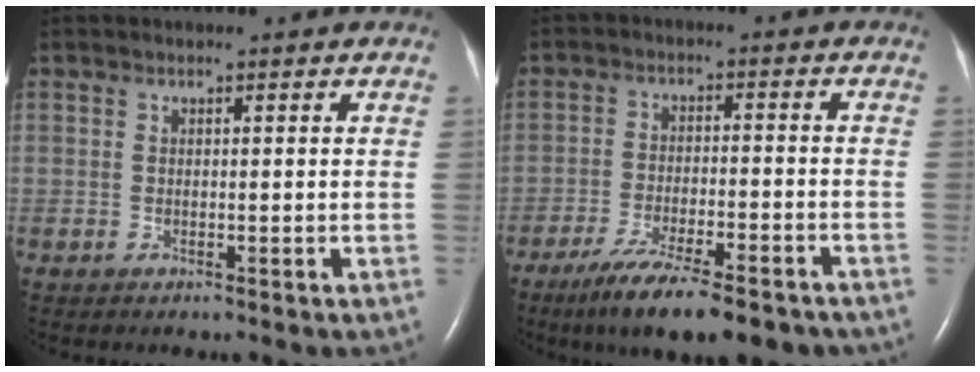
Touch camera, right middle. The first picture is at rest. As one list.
[{"total": 14.8, "force": [-11.3, 3.0, 9.0], "torque": [-0.130, -0.019, -0.174]}]